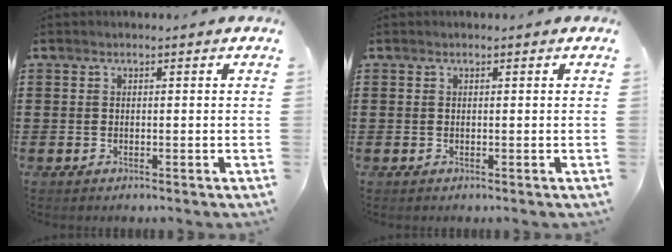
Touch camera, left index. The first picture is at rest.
{"total": 0.0}